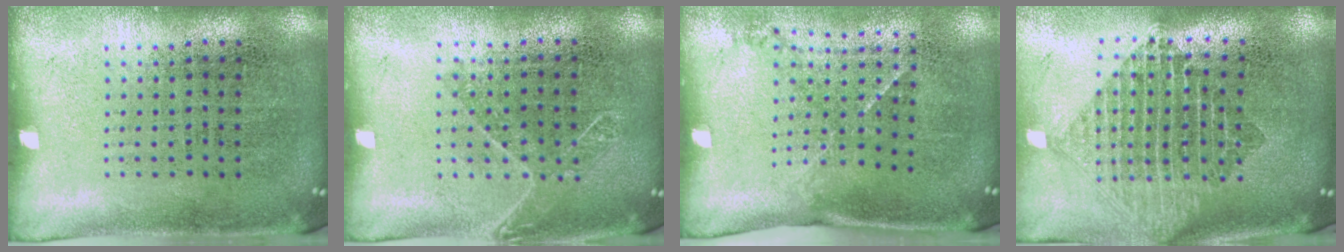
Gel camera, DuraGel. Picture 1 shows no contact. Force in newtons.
{"total": 1.2, "press": 1.0, "slide": 0.6}
{"total": 1.5, "press": 1.0, "slide": 1.2}
{"total": 2.2, "press": 1.7, "slide": 1.4}